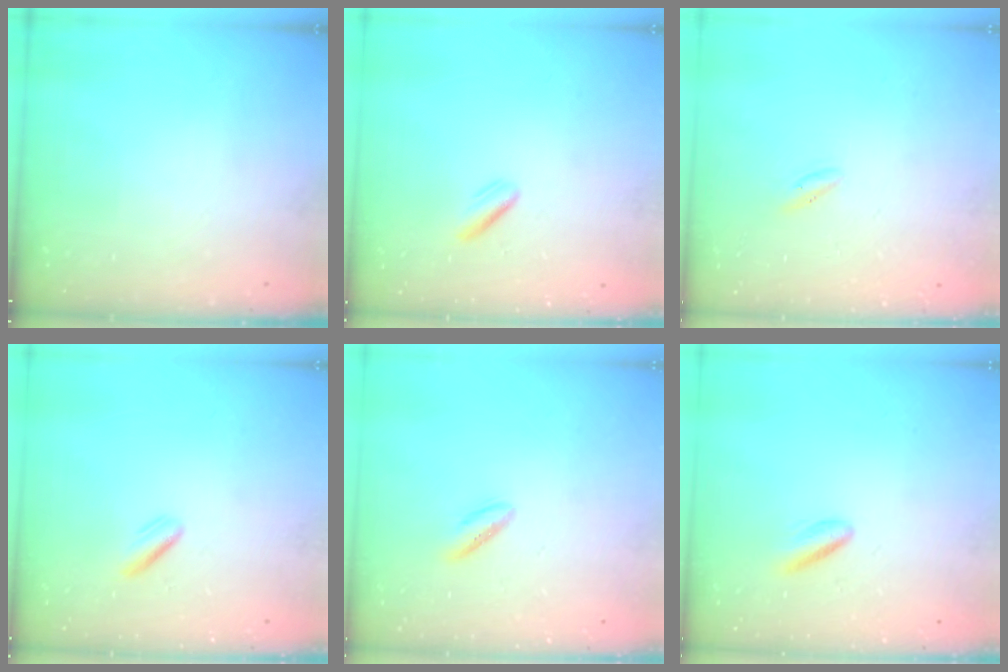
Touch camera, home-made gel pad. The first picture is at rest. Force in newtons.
{"total": 2.0, "press": 1.9, "slide": 0.7}
{"total": 0.0}
{"total": 2.0, "press": 1.9, "slide": 0.7}
{"total": 2.7, "press": 2.5, "slide": 1.0}
{"total": 2.4, "press": 2.3, "slide": 0.9}